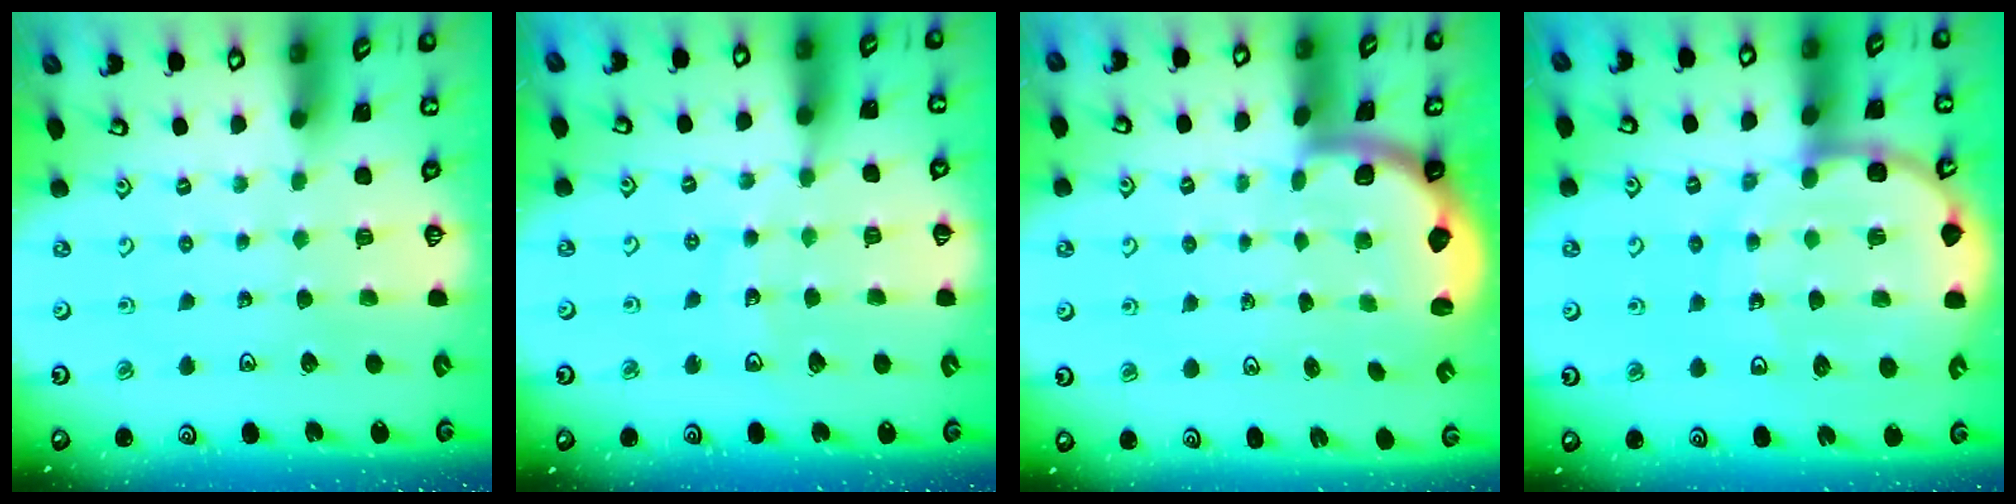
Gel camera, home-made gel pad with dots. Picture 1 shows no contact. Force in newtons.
{"total": 8.2, "press": 7.7, "slide": 2.6}
{"total": 2.0, "press": 2.0, "slide": 0.5}
{"total": 12.7, "press": 12.4, "slide": 2.8}